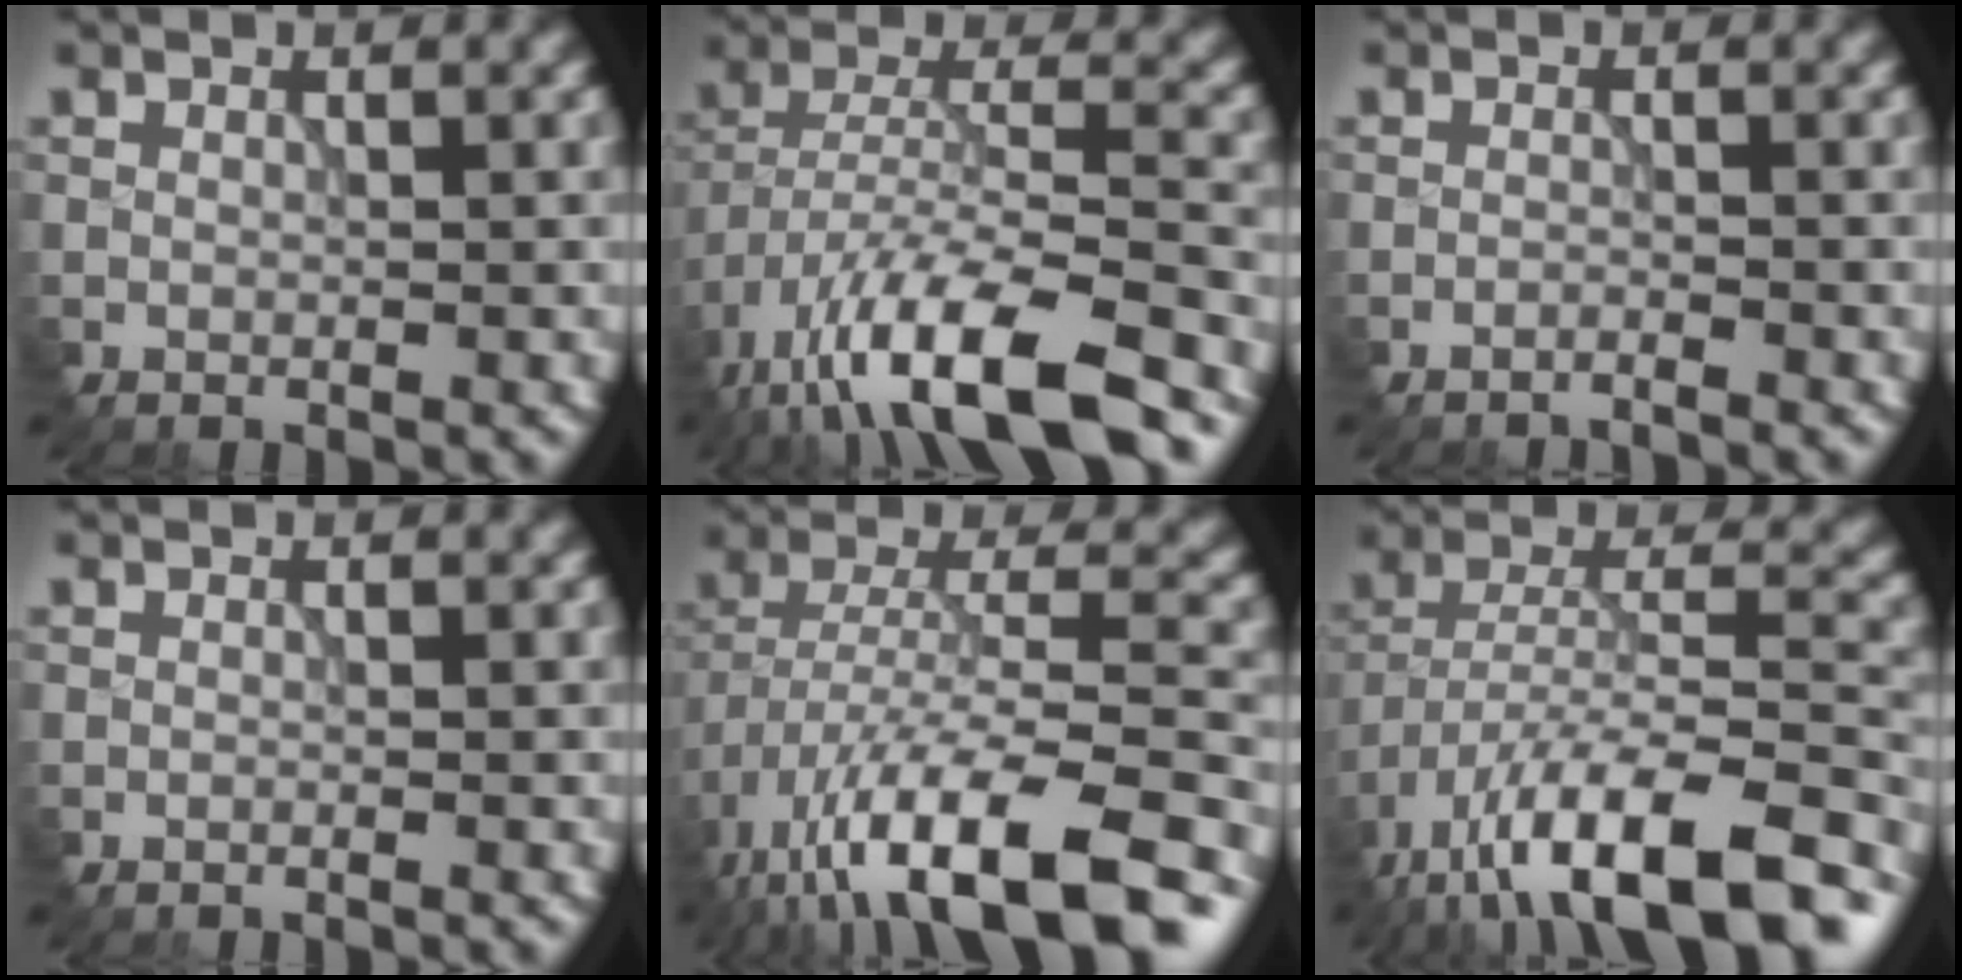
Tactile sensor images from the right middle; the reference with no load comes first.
{"total": 13.9, "force": [-9.4, 4.3, 9.3], "torque": [-0.177, -0.002, -0.157]}
{"total": 1.3, "force": [-1.2, 0.0, 0.4], "torque": [0.000, 0.001, -0.029]}
{"total": 0.6, "force": [-0.2, 0.2, 0.4], "torque": [-0.001, -0.002, -0.008]}
{"total": 15.1, "force": [-9.0, 5.2, 11.0], "torque": [-0.207, 0.004, -0.146]}
{"total": 15.0, "force": [-10.3, 5.0, 9.6], "torque": [-0.175, 0.005, -0.170]}